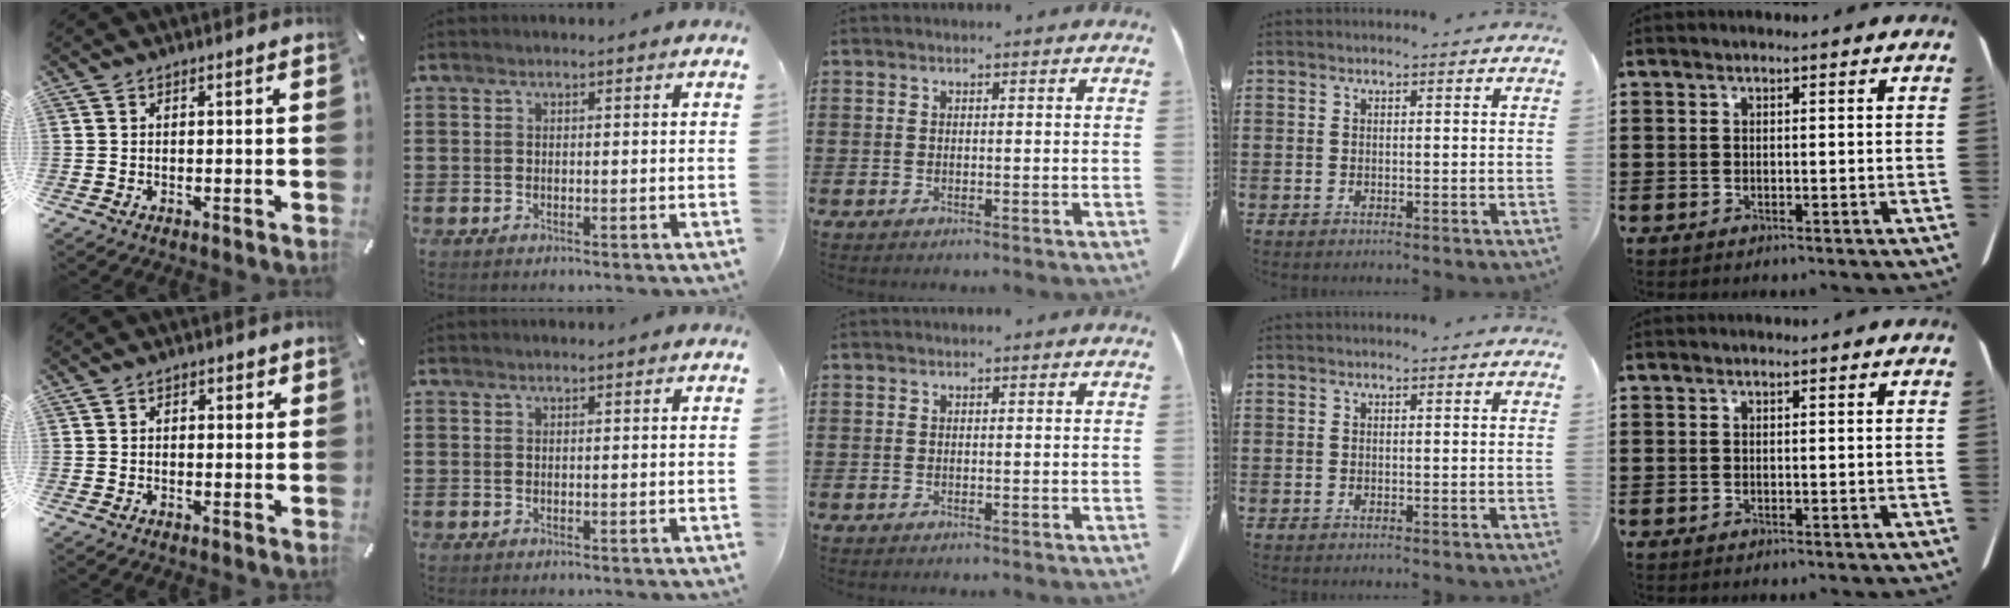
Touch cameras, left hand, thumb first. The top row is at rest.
{"thumb": {"total": 1.6, "force": [0.2, 1.2, 1.0], "torque": [-0.011, 0.005, 0.000]}}